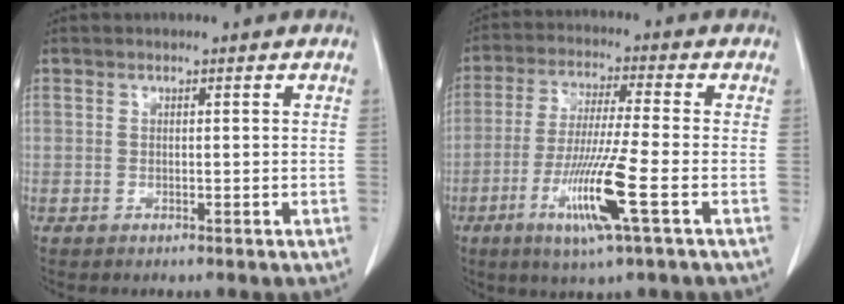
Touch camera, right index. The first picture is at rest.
{"total": 11.3, "force": [-4.2, -0.6, 10.4], "torque": [-0.205, -0.023, -0.082]}